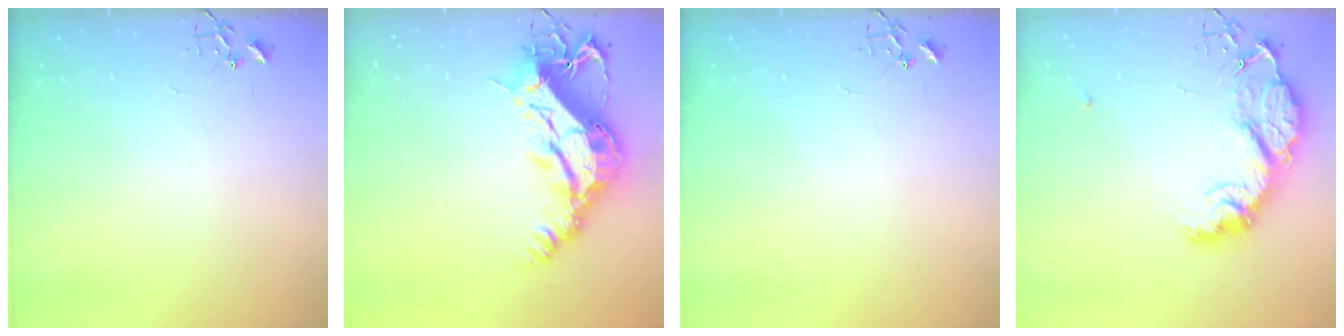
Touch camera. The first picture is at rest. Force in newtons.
{"total": 20.3, "press": 20.2, "slide": 2.1}
{"total": 0.0}
{"total": 15.8, "press": 15.8, "slide": 1.3}